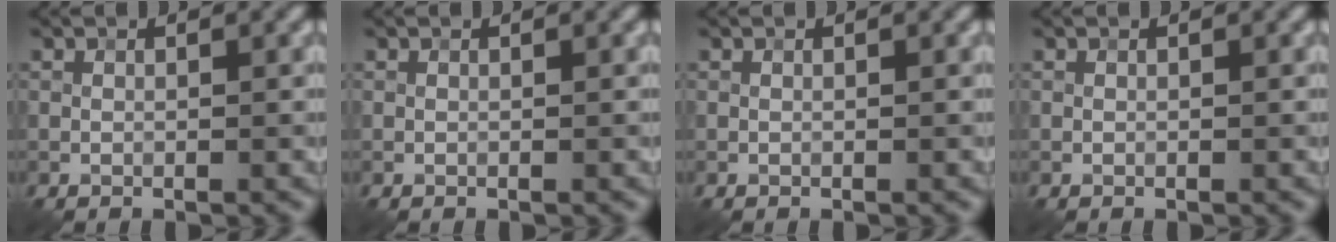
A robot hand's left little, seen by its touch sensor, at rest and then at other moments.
{"total": 0.0}
{"total": 0.0}
{"total": 0.0}